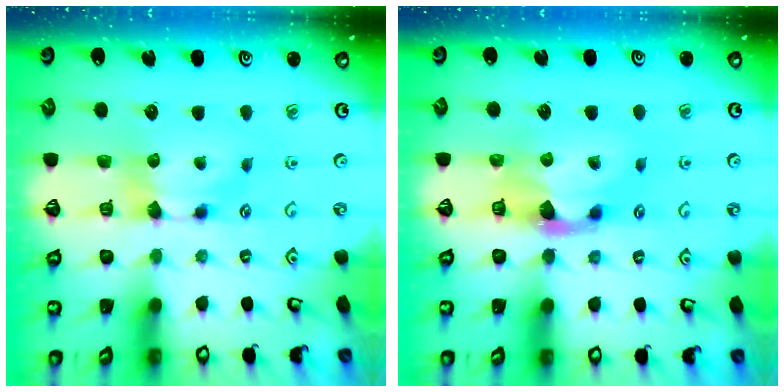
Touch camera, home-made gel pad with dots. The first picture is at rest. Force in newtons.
{"total": 2.3, "press": 2.1, "slide": 0.8}